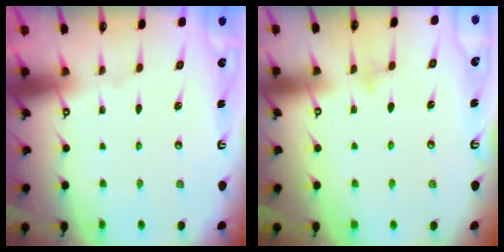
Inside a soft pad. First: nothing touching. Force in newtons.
{"total": 4.9, "press": 4.9, "slide": 0.6}